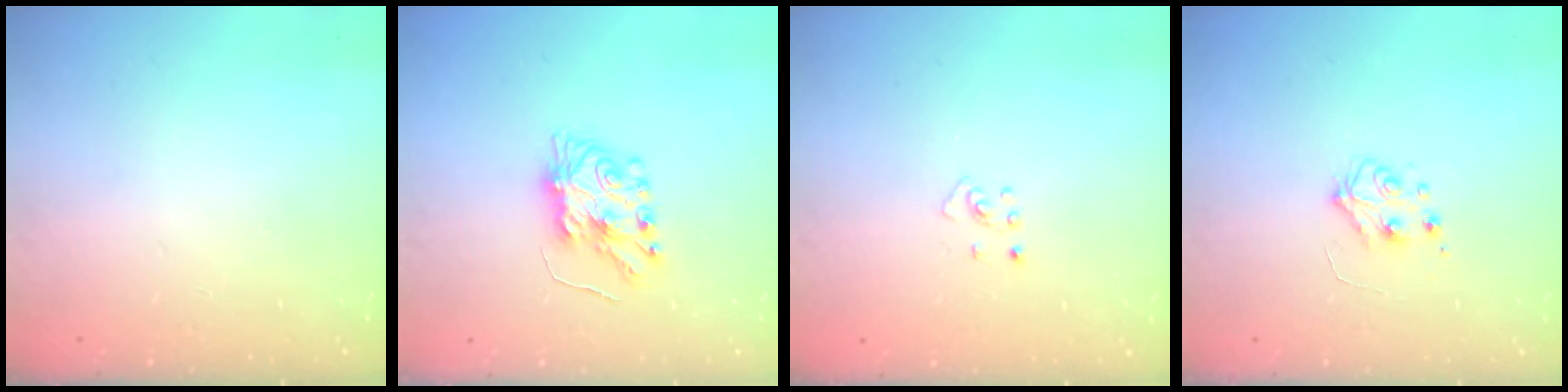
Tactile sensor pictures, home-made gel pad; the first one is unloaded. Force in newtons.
{"total": 7.3, "press": 7.3, "slide": 0.5}
{"total": 2.7, "press": 2.7, "slide": 0.5}
{"total": 5.5, "press": 5.5, "slide": 0.6}